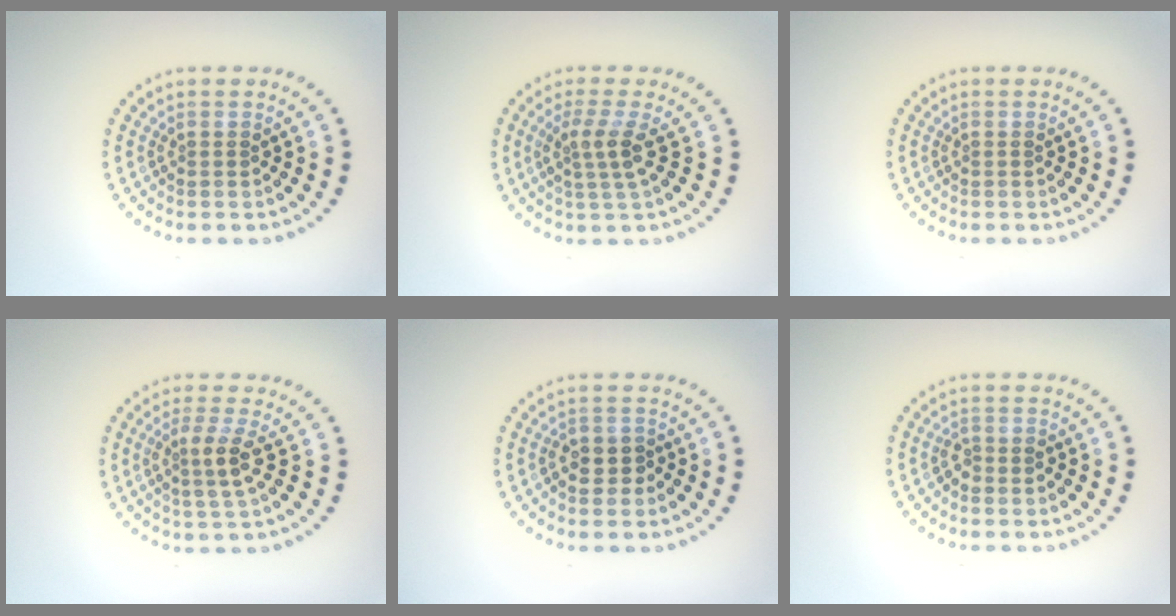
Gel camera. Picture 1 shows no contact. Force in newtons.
{"total": 2.6, "press": 2.0, "slide": 1.7}
{"total": 0.0}
{"total": 2.6, "press": 2.3, "slide": 1.3}
{"total": 2.3, "press": 2.2, "slide": 0.7}
{"total": 0.9, "press": 0.8, "slide": 0.5}